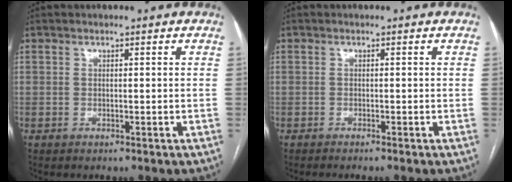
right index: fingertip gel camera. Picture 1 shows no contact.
{"total": 1.1, "force": [-0.9, -0.3, 0.5], "torque": [-0.010, 0.002, -0.016]}